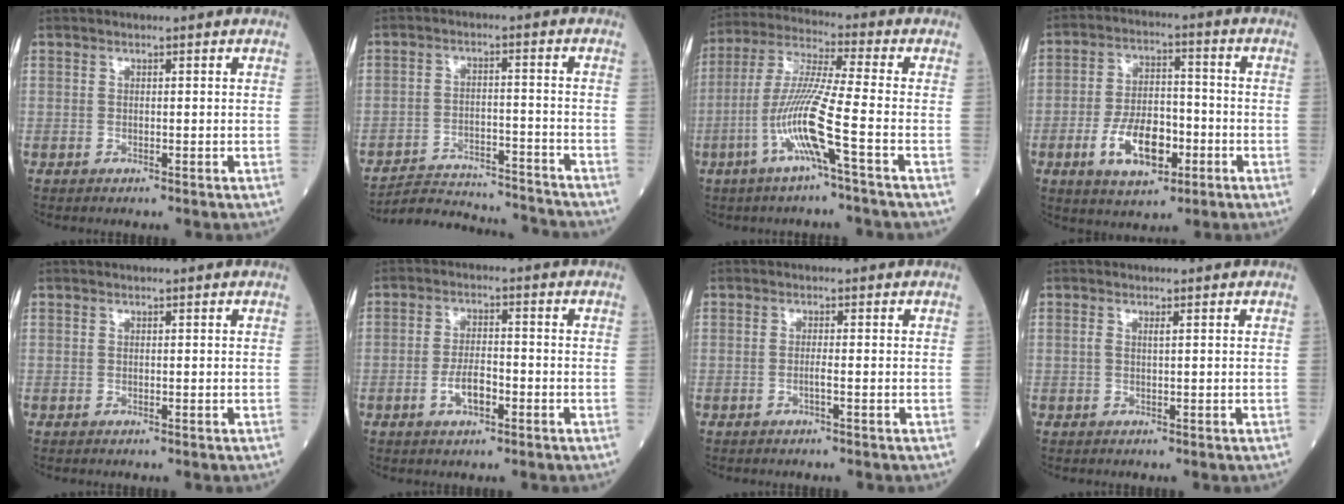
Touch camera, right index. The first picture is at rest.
{"total": 13.6, "force": [-13.5, 1.0, 1.7], "torque": [-0.027, 0.013, -0.199]}
{"total": 11.2, "force": [-4.1, -1.1, 10.4], "torque": [-0.215, -0.002, -0.086]}
{"total": 10.4, "force": [-3.8, 5.0, 8.3], "torque": [-0.162, 0.005, -0.063]}
{"total": 0.0}
{"total": 4.6, "force": [-1.8, 1.8, 3.9], "torque": [-0.074, 0.002, -0.033]}
{"total": 1.2, "force": [-0.4, -0.2, 1.1], "torque": [-0.022, -0.001, -0.010]}
{"total": 1.0, "force": [0.3, 0.0, 0.9], "torque": [-0.027, 0.006, 0.006]}